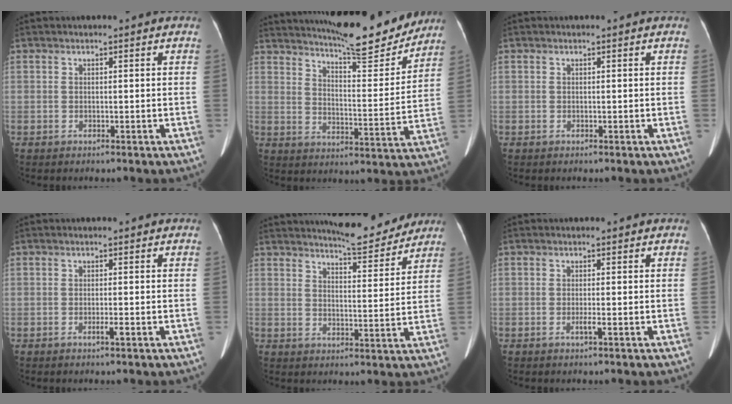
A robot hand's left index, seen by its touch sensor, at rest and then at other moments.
{"total": 16.5, "force": [15.2, 1.6, 6.4], "torque": [-0.102, -0.027, 0.210]}
{"total": 0.0}
{"total": 0.9, "force": [-0.4, -0.1, 0.7], "torque": [-0.018, -0.002, -0.005]}
{"total": 9.4, "force": [9.0, 1.2, 2.3], "torque": [-0.037, -0.009, 0.122]}
{"total": 0.8, "force": [-0.3, -0.2, 0.8], "torque": [-0.019, -0.003, -0.005]}